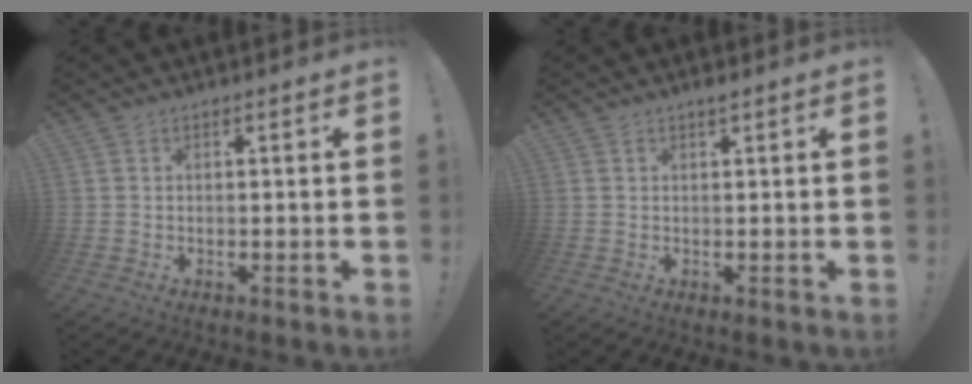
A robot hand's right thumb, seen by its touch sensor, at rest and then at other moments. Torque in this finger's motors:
{"motor_torque": [0.08, -0.04, 0.05, 0.06, 0.02]}